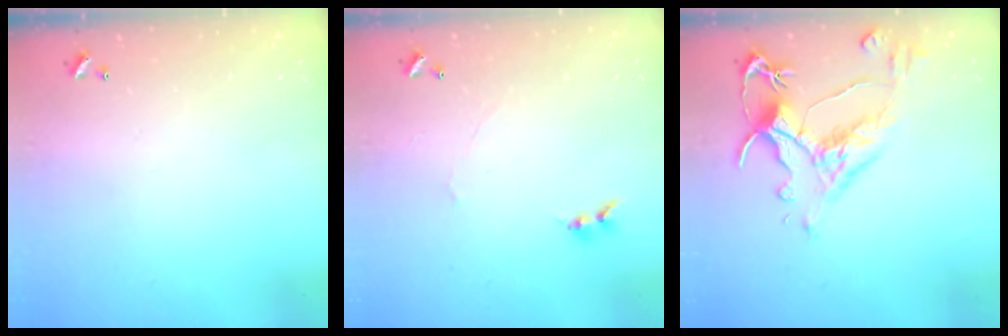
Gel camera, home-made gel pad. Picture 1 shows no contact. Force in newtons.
{"total": 0.0}
{"total": 4.0, "press": 3.7, "slide": 1.4}